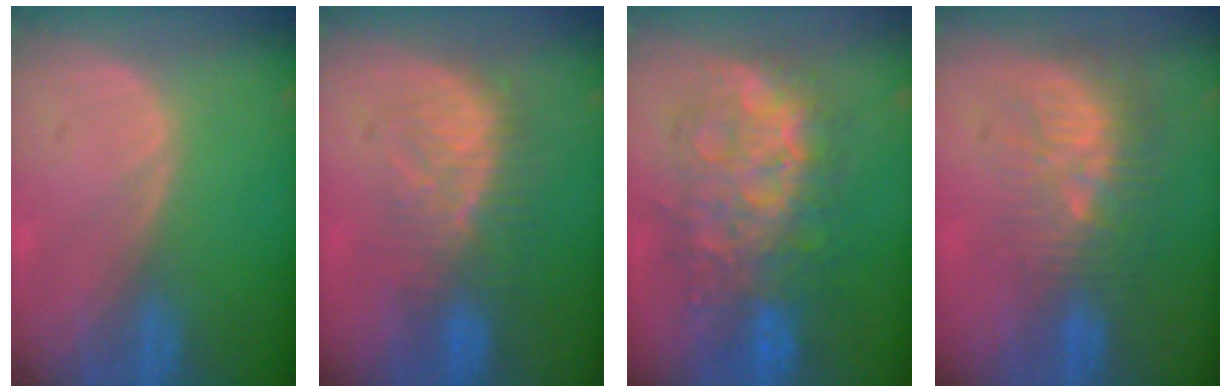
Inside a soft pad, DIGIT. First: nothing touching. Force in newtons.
{"total": 7.9, "press": 7.8, "slide": 1.6}
{"total": 11.8, "press": 11.8, "slide": 1.2}
{"total": 10.3, "press": 8.9, "slide": 5.2}